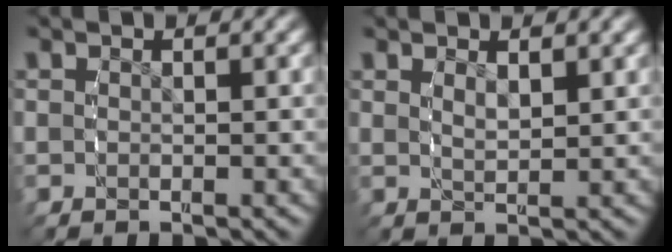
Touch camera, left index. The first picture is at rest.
{"total": 1.3, "force": [1.0, -0.3, 0.8], "torque": [-0.011, -0.013, 0.028]}